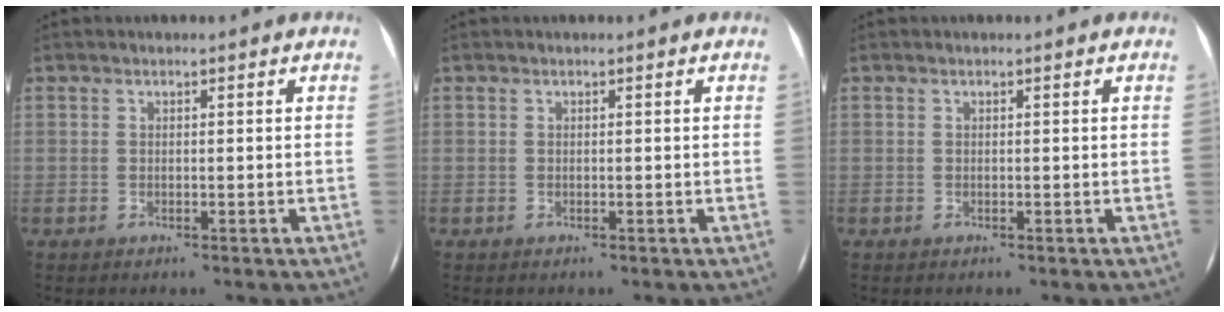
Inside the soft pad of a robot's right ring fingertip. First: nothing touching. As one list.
[{"total": 0.0}, {"total": 0.0}]